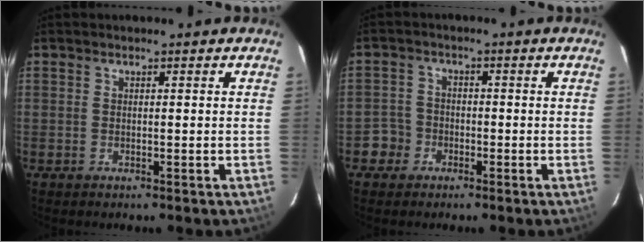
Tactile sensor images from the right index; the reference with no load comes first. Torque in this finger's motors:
{"motor_torque": [-0.85, 0.06, -1.02, -0.21]}